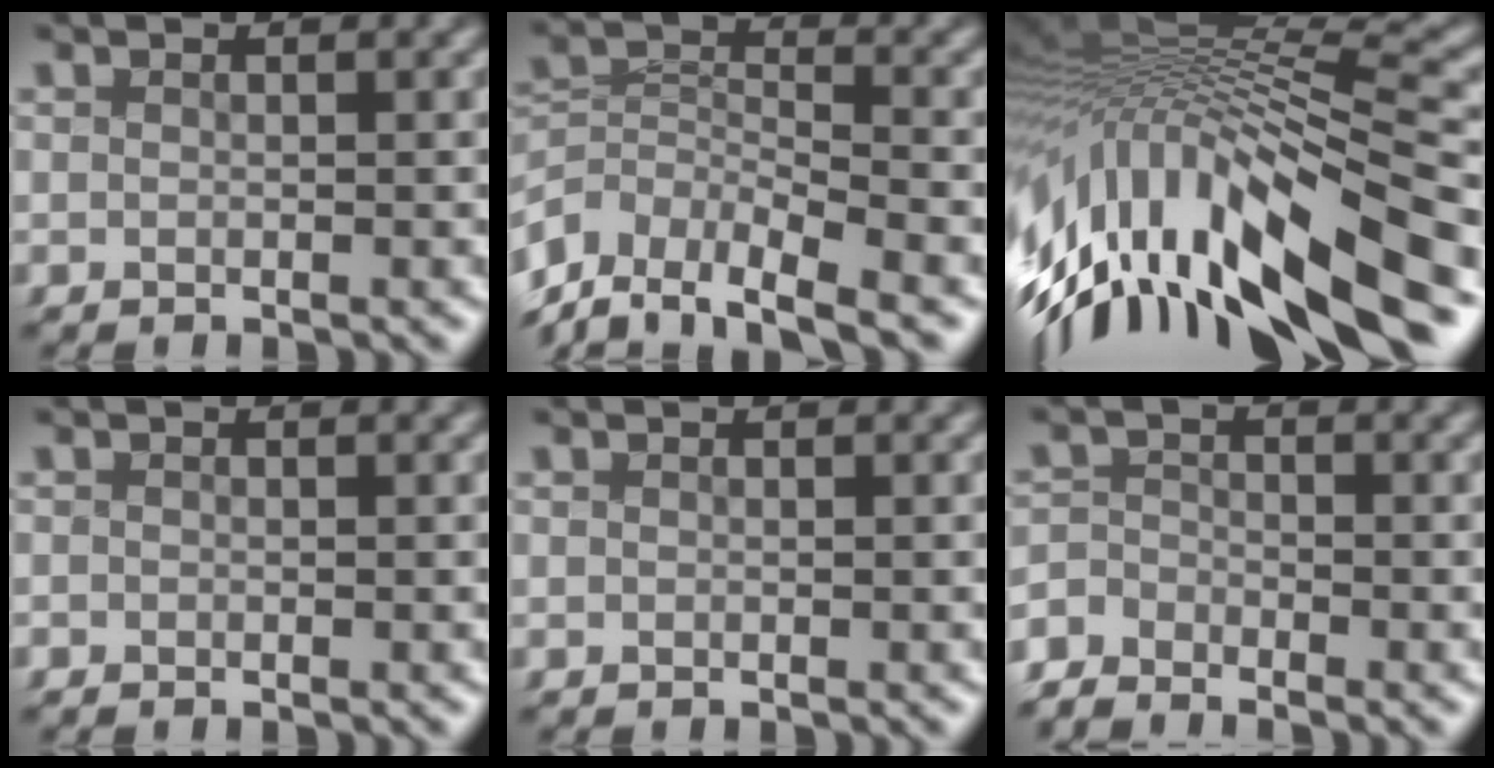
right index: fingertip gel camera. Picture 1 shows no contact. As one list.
[{"total": 8.4, "force": [-4.4, 5.8, 4.3], "torque": [-0.098, -0.028, -0.072]}, {"total": 16.8, "force": [-5.9, 10.7, 11.6], "torque": [-0.230, 0.001, -0.100]}, {"total": 0.6, "force": [-0.3, 0.4, -0.2], "torque": [0.006, 0.003, -0.012]}, {"total": 0.0}, {"total": 3.8, "force": [-3.0, 2.3, 0.5], "torque": [-0.001, -0.003, -0.064]}]